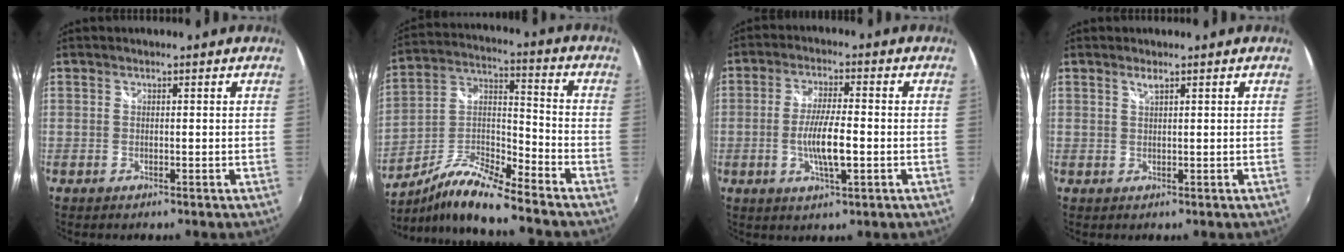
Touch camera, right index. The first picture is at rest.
{"total": 12.2, "force": [-10.1, 0.7, 6.7], "torque": [-0.142, 0.008, -0.202]}
{"total": 7.8, "force": [-1.7, 1.5, 7.4], "torque": [-0.142, -0.006, -0.031]}
{"total": 1.1, "force": [0.8, 0.0, 0.8], "torque": [-0.014, 0.002, 0.013]}